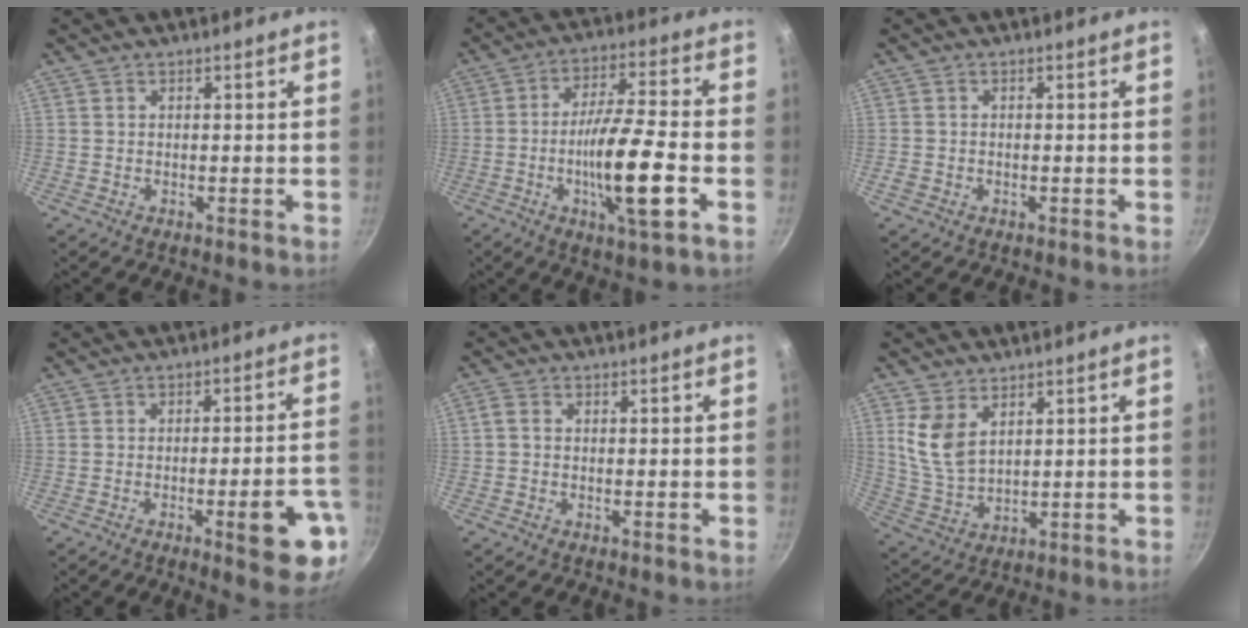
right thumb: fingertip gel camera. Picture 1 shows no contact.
{"total": 14.9, "force": [-4.2, 2.7, 14.0], "torque": [-0.245, 0.018, -0.076]}
{"total": 1.3, "force": [-0.5, 1.0, 0.6], "torque": [-0.013, 0.002, -0.010]}
{"total": 11.7, "force": [-4.6, 3.0, 10.3], "torque": [-0.108, 0.024, -0.055]}
{"total": 1.9, "force": [-0.2, 1.5, 1.1], "torque": [-0.025, 0.007, -0.007]}
{"total": 8.6, "force": [3.7, 5.3, 5.7], "torque": [-0.107, -0.028, 0.083]}